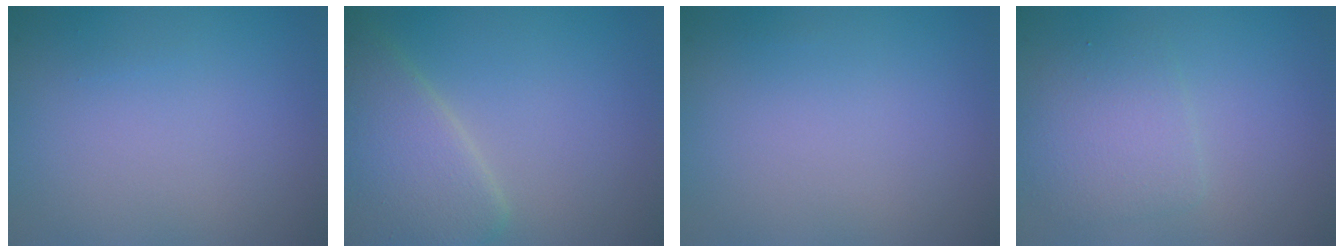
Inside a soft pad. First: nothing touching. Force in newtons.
{"total": 6.0, "press": 6.0, "slide": 0.3}
{"total": 0.0}
{"total": 3.2, "press": 3.2, "slide": 0.0}